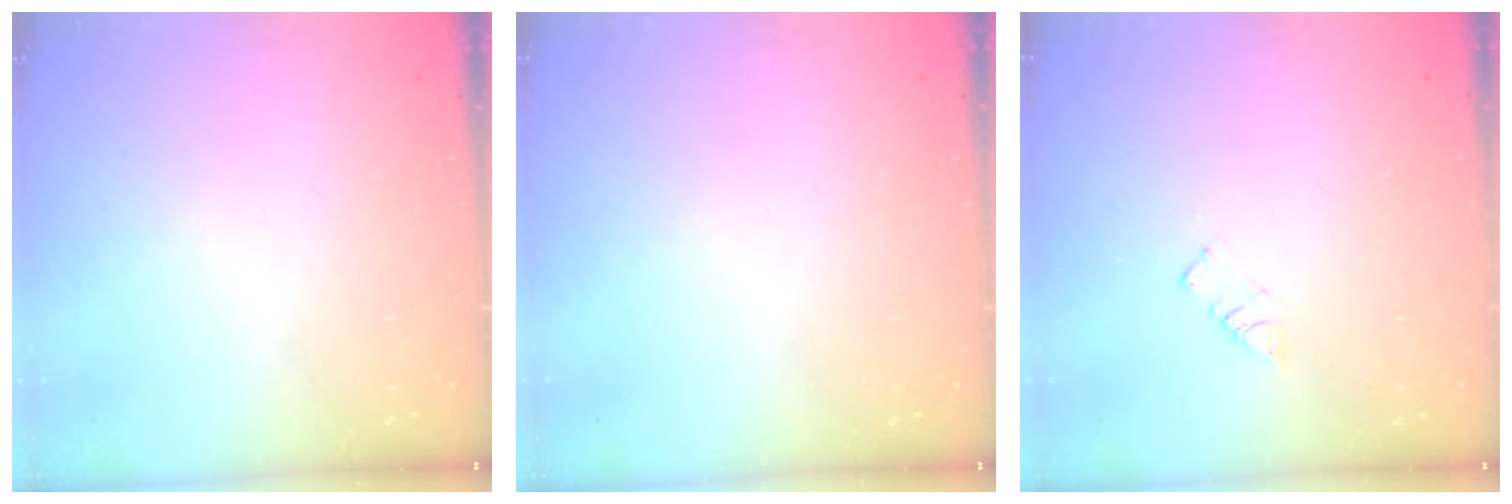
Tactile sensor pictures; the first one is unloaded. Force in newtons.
{"total": 0.0}
{"total": 2.9, "press": 2.9, "slide": 0.4}